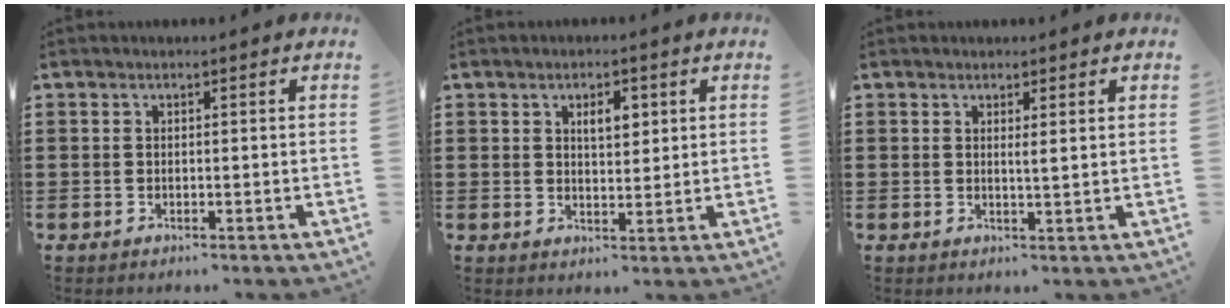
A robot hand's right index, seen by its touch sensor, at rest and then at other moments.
{"total": 3.3, "force": [1.3, 1.6, 2.6], "torque": [-0.039, 0.002, 0.018]}
{"total": 1.3, "force": [0.7, -0.1, 1.1], "torque": [-0.022, -0.002, 0.011]}